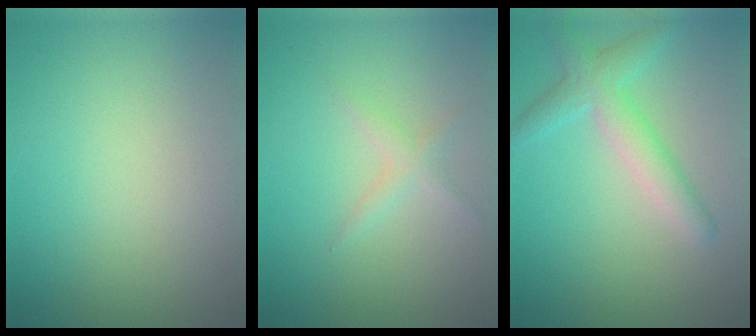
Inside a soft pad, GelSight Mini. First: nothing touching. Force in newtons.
{"total": 1.3, "press": 1.3, "slide": 0.1}
{"total": 3.5, "press": 3.5, "slide": 0.1}